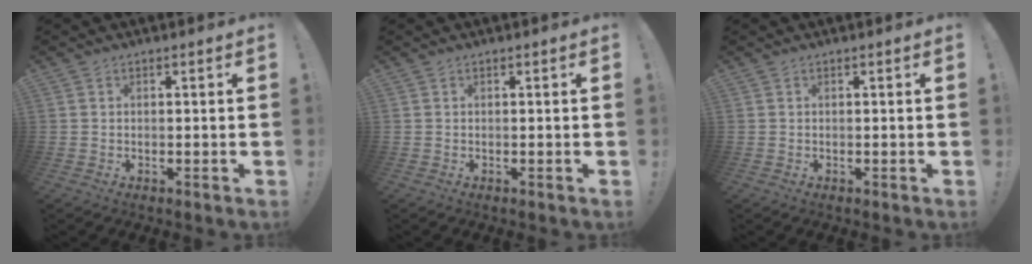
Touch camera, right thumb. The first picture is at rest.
{"total": 0.0}
{"total": 0.0}